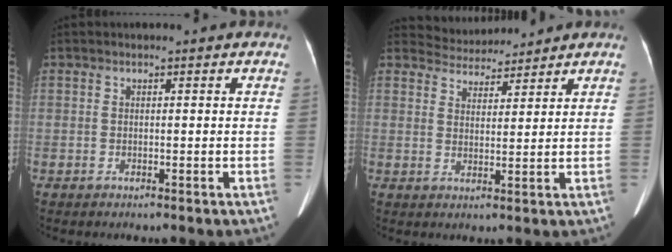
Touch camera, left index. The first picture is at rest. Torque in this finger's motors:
{"motor_torque": [-0.52, -0.29, -0.17, -0.01]}